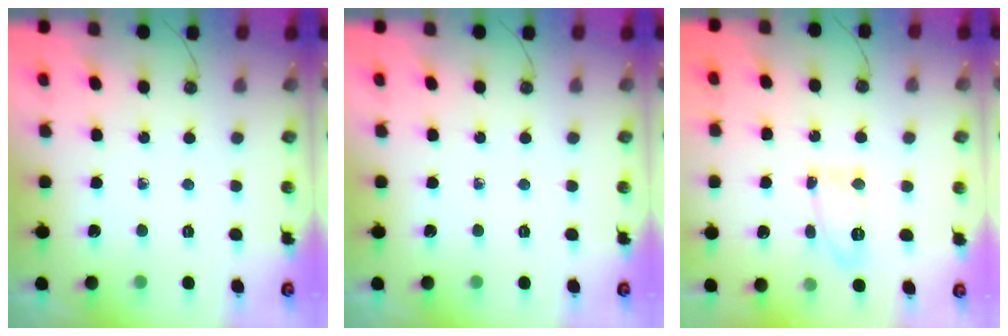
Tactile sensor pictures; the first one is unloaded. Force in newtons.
{"total": 0.0}
{"total": 22.7, "press": 10.7, "slide": 20.0}